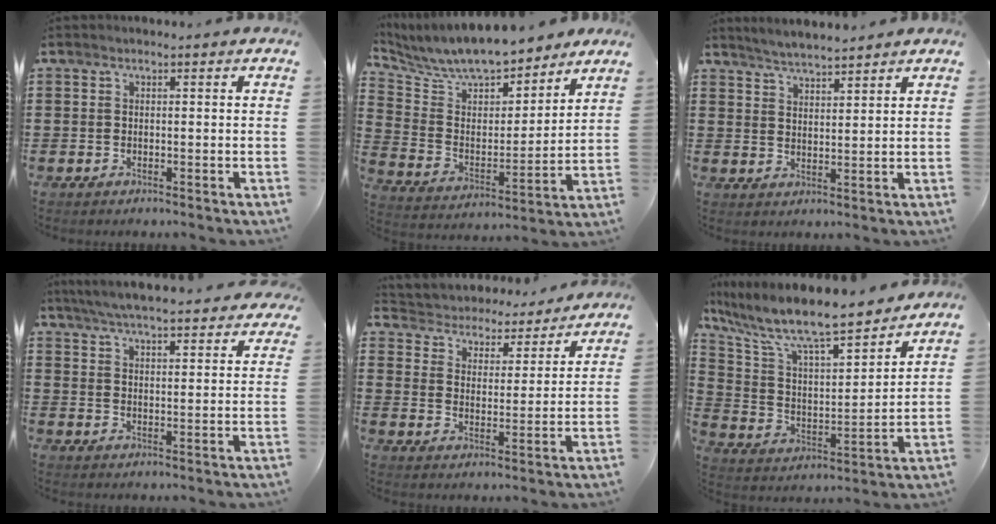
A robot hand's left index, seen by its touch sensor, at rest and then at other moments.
{"total": 8.8, "force": [8.1, 2.0, 2.6], "torque": [-0.091, -0.052, 0.142]}
{"total": 3.4, "force": [3.4, -0.3, 0.3], "torque": [-0.016, -0.010, 0.062]}
{"total": 6.0, "force": [5.7, -0.1, 1.7], "torque": [-0.055, -0.030, 0.102]}
{"total": 3.9, "force": [3.9, 0.4, -0.3], "torque": [-0.022, -0.036, 0.060]}
{"total": 10.0, "force": [8.4, 1.4, 5.1], "torque": [-0.138, -0.061, 0.140]}